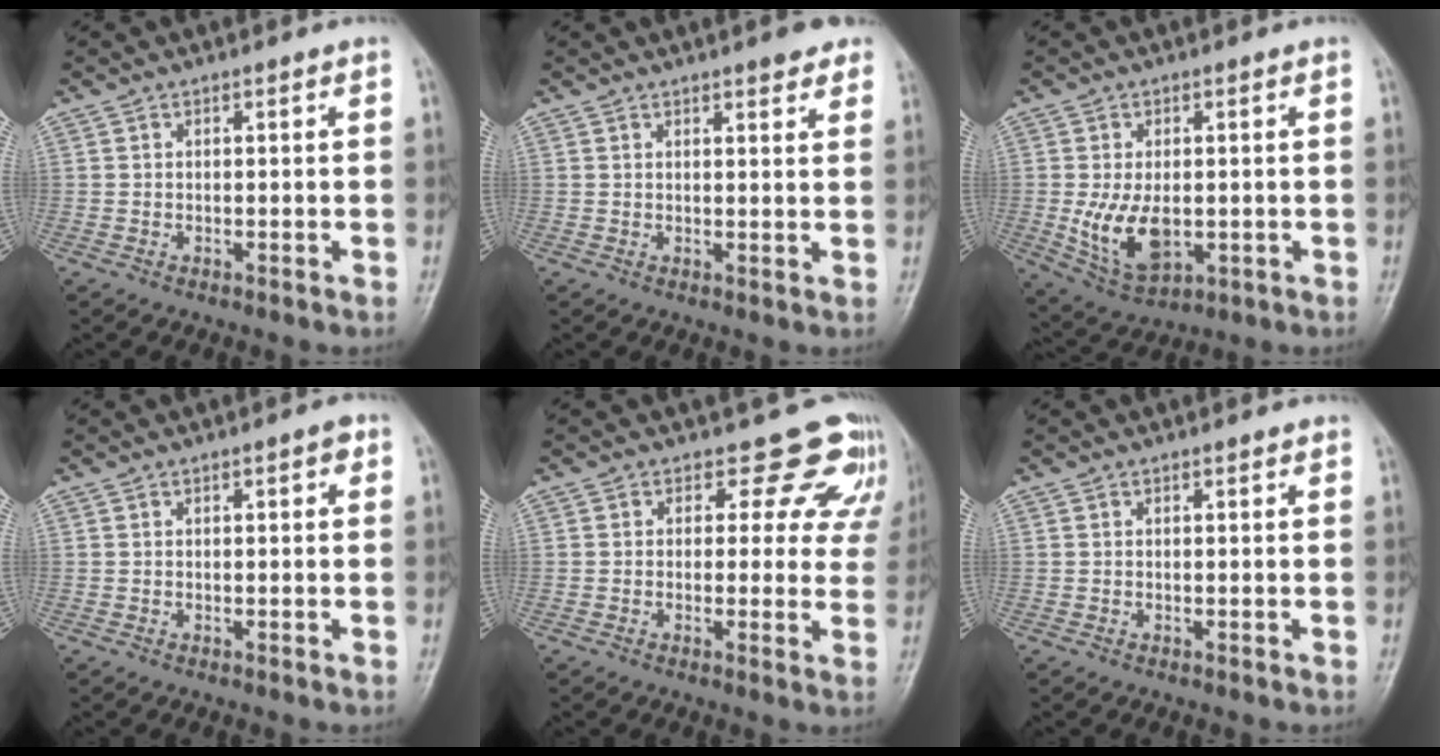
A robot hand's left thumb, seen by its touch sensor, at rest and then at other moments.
{"total": 4.4, "force": [3.3, 1.1, 2.7], "torque": [-0.018, -0.010, 0.036]}
{"total": 9.5, "force": [-0.8, 5.5, 7.7], "torque": [-0.134, -0.014, 0.002]}
{"total": 1.5, "force": [0.7, 0.5, 1.3], "torque": [-0.015, 0.000, 0.008]}
{"total": 9.1, "force": [7.5, 4.8, 1.5], "torque": [0.040, -0.039, 0.058]}
{"total": 0.7, "force": [0.6, 0.1, 0.3], "torque": [-0.005, -0.002, 0.008]}